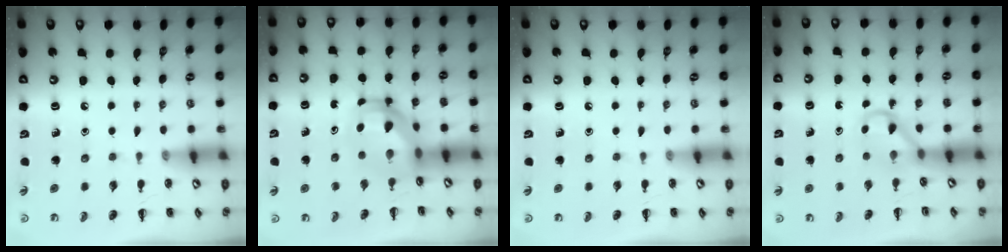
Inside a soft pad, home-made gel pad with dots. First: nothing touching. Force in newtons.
{"total": 5.5, "press": 5.3, "slide": 1.6}
{"total": 0.0}
{"total": 2.9, "press": 2.8, "slide": 0.9}